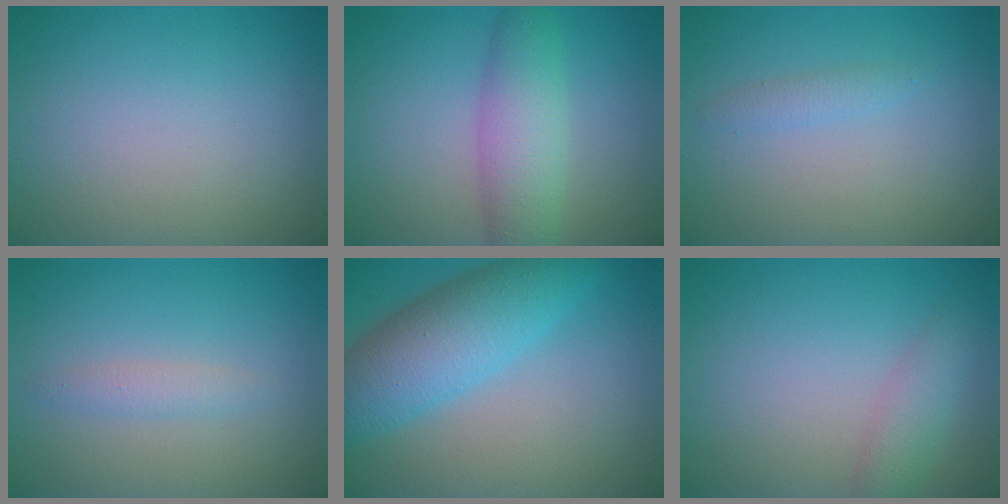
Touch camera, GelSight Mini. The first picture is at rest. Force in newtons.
{"total": 4.7, "press": 4.7, "slide": 0.1}
{"total": 1.0, "press": 1.0, "slide": 0.0}
{"total": 1.4, "press": 1.4, "slide": 0.0}
{"total": 7.5, "press": 7.5, "slide": 0.1}
{"total": 2.5, "press": 2.5, "slide": 0.1}